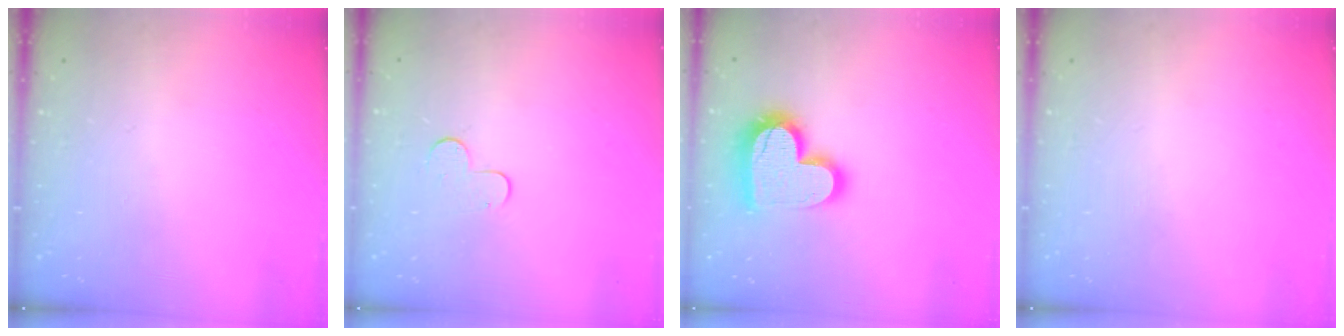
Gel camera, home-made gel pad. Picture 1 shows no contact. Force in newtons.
{"total": 6.6, "press": 6.5, "slide": 0.6}
{"total": 16.9, "press": 16.9, "slide": 1.3}
{"total": 0.0}